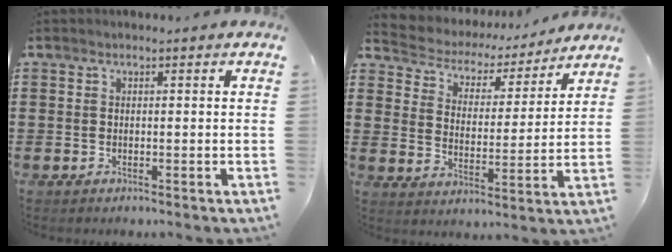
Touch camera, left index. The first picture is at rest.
{"total": 3.8, "force": [3.6, 1.2, 0.2], "torque": [-0.033, -0.028, 0.053]}